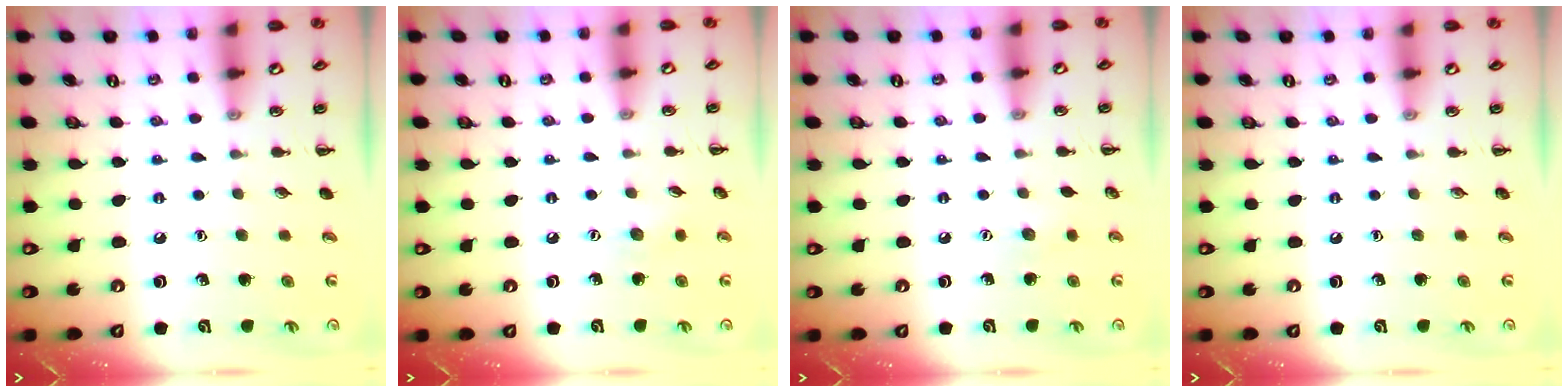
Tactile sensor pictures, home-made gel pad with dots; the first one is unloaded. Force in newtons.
{"total": 4.6, "press": 4.4, "slide": 1.1}
{"total": 4.8, "press": 4.7, "slide": 1.1}
{"total": 0.0}